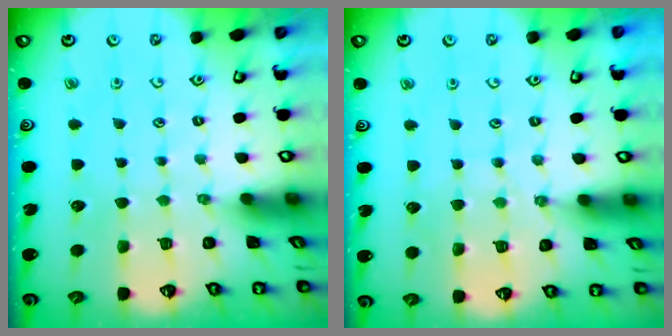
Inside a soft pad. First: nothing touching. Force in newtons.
{"total": 4.4, "press": 4.3, "slide": 0.7}